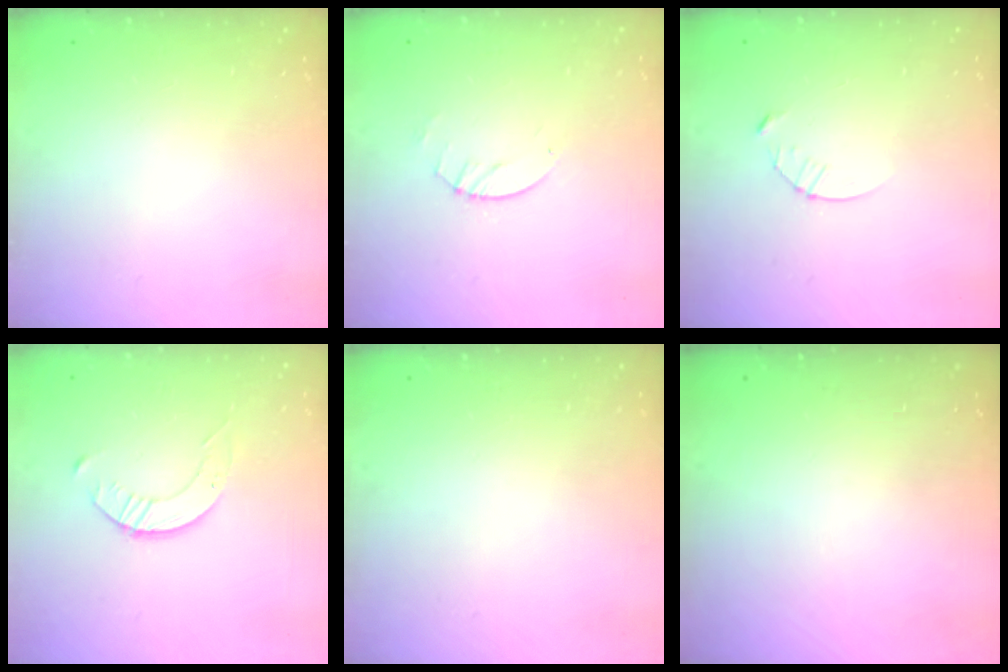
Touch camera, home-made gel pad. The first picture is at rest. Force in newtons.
{"total": 2.6, "press": 2.5, "slide": 0.4}
{"total": 3.9, "press": 3.8, "slide": 0.4}
{"total": 3.5, "press": 3.5, "slide": 0.5}
{"total": 0.0}
{"total": 0.0}